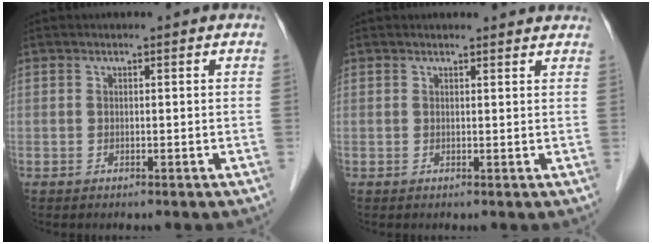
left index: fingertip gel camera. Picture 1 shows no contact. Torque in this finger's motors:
{"motor_torque": [0.70, -0.98, -0.01, 0.00]}